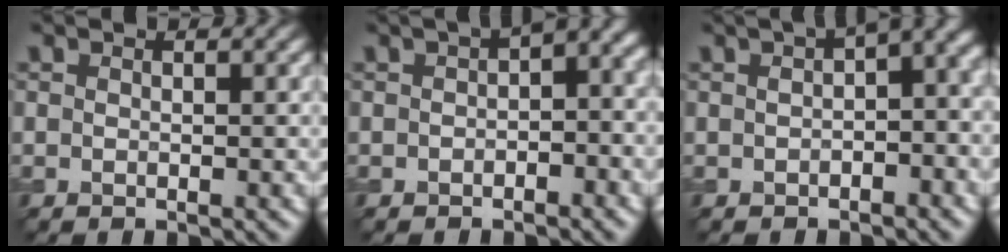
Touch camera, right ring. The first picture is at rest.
{"total": 5.0, "force": [0.6, 2.4, 4.3], "torque": [-0.039, 0.014, -0.002]}
{"total": 6.3, "force": [1.3, 2.6, 5.6], "torque": [-0.053, 0.018, 0.014]}